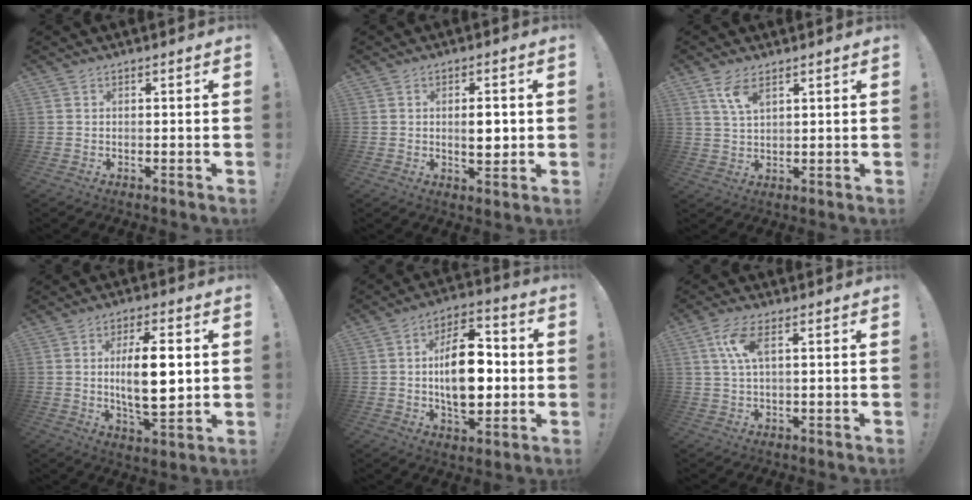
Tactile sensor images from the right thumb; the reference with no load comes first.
{"total": 5.4, "force": [0.1, 2.5, 4.8], "torque": [-0.057, -0.002, -0.003]}
{"total": 6.0, "force": [3.5, 2.4, 4.2], "torque": [-0.071, -0.016, 0.063]}
{"total": 14.3, "force": [1.6, 5.2, 13.2], "torque": [-0.223, -0.012, 0.016]}
{"total": 17.8, "force": [-0.5, 10.4, 14.4], "torque": [-0.233, 0.007, -0.011]}
{"total": 6.7, "force": [2.1, 2.1, 6.1], "torque": [-0.114, -0.004, 0.035]}